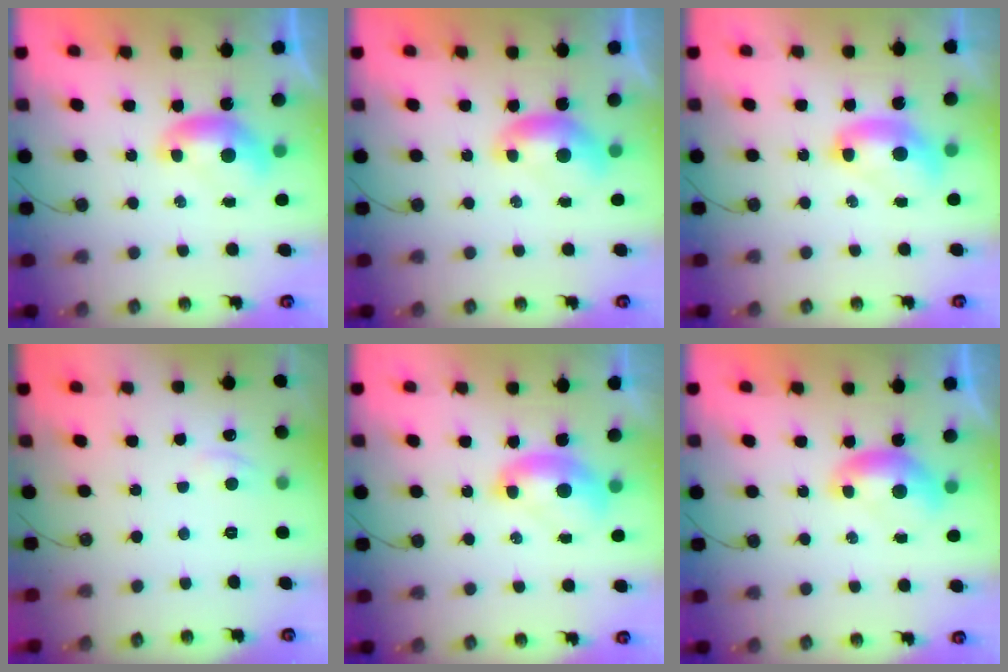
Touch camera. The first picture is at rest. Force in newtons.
{"total": 0.0}
{"total": 2.5, "press": 2.5, "slide": 0.1}
{"total": 2.2, "press": 2.2, "slide": 0.5}
{"total": 2.0, "press": 1.9, "slide": 0.4}
{"total": 0.0}